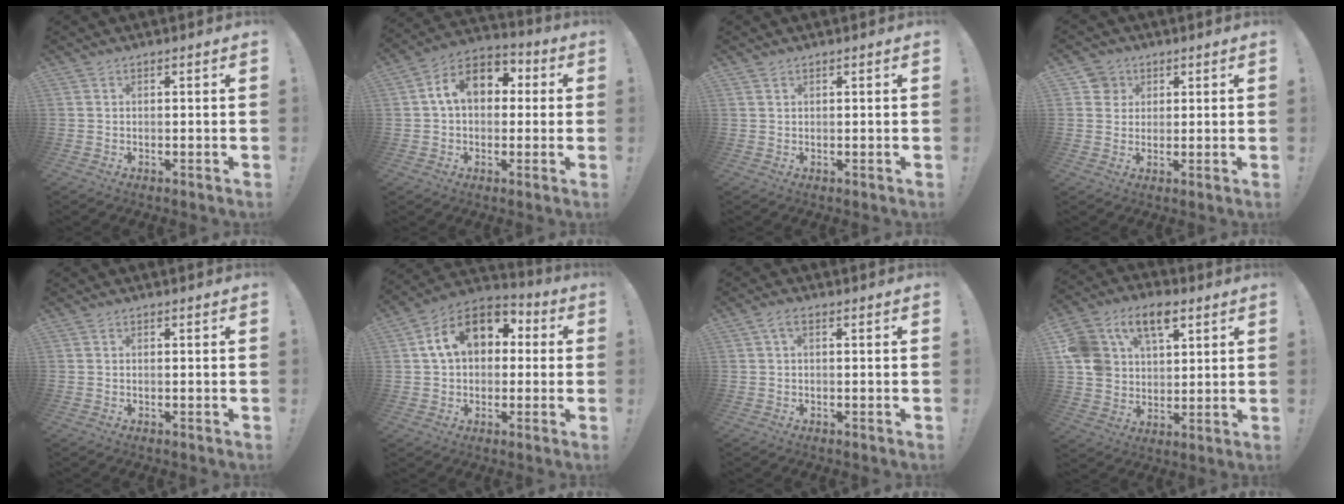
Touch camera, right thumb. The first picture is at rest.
{"total": 12.4, "force": [2.8, 8.6, 8.5], "torque": [-0.130, 0.015, 0.054]}
{"total": 0.8, "force": [0.7, 0.3, 0.2], "torque": [0.000, -0.002, 0.013]}
{"total": 5.1, "force": [2.2, 4.6, 0.8], "torque": [-0.012, -0.005, 0.044]}
{"total": 0.0}
{"total": 16.0, "force": [5.0, 11.2, 10.3], "torque": [-0.157, 0.003, 0.092]}
{"total": 2.1, "force": [0.1, 0.8, 1.9], "torque": [-0.045, 0.007, 0.004]}
{"total": 14.8, "force": [7.5, 10.1, 7.9], "torque": [-0.145, -0.030, 0.144]}